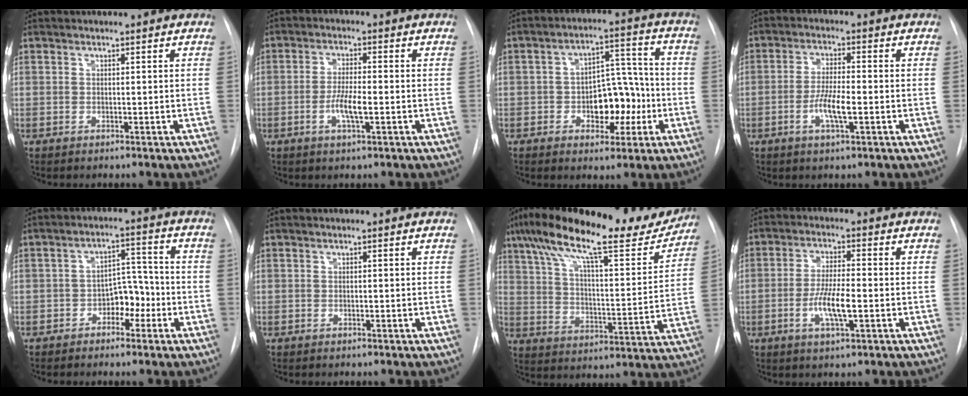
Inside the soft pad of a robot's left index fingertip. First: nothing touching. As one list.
[{"total": 4.6, "force": [-1.4, 0.7, 4.3], "torque": [-0.084, -0.004, -0.027]}, {"total": 9.3, "force": [-2.5, 5.3, 7.2], "torque": [-0.102, 0.030, -0.034]}, {"total": 5.3, "force": [-1.7, 0.8, 5.0], "torque": [-0.100, -0.004, -0.033]}, {"total": 5.3, "force": [-2.5, 3.1, 3.5], "torque": [-0.047, 0.020, -0.043]}, {"total": 0.0}, {"total": 20.6, "force": [16.8, 2.9, 11.6], "torque": [-0.208, 0.016, 0.265]}, {"total": 6.5, "force": [-1.8, 1.1, 6.1], "torque": [-0.120, -0.006, -0.034]}]